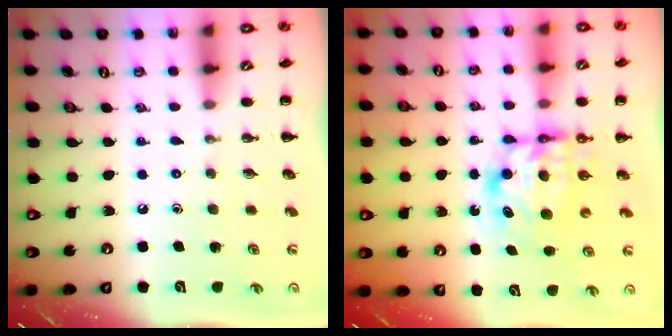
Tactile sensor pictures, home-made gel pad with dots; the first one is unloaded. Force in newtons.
{"total": 7.1, "press": 7.1, "slide": 1.1}